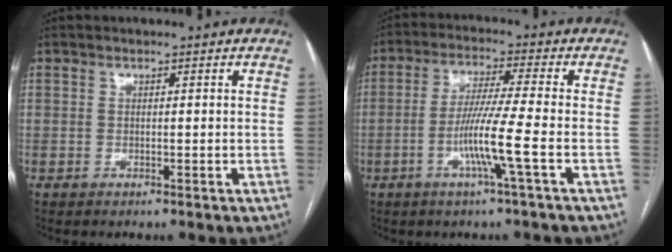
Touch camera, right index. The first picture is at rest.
{"total": 8.2, "force": [-2.8, -1.4, 7.6], "torque": [-0.146, -0.009, -0.057]}